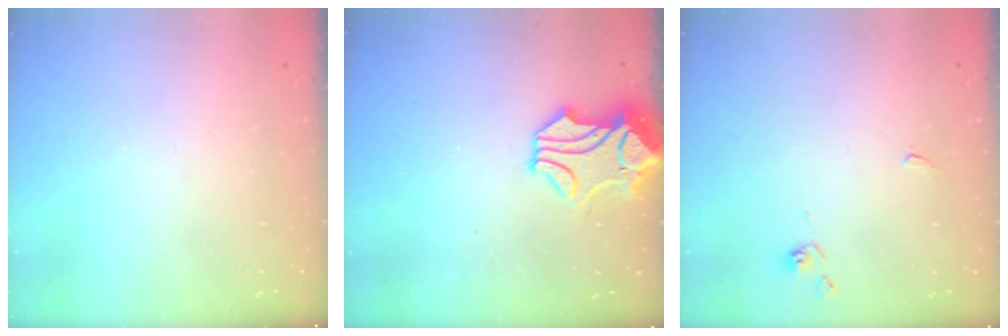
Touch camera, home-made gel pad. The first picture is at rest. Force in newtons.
{"total": 1.6, "press": 0.9, "slide": 1.3}
{"total": 2.8, "press": 2.8, "slide": 0.6}